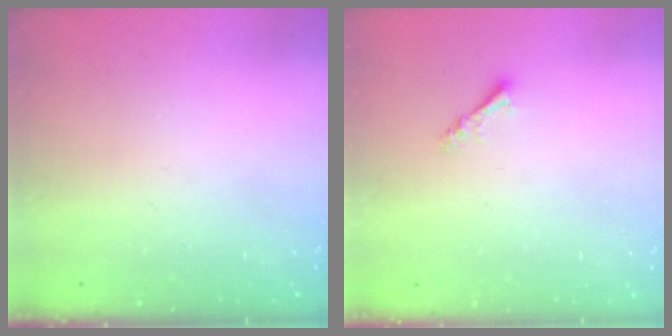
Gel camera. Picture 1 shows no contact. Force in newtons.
{"total": 3.0, "press": 2.9, "slide": 0.6}